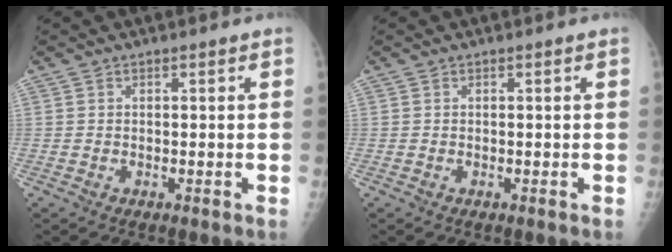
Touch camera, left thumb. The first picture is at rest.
{"total": 0.0}